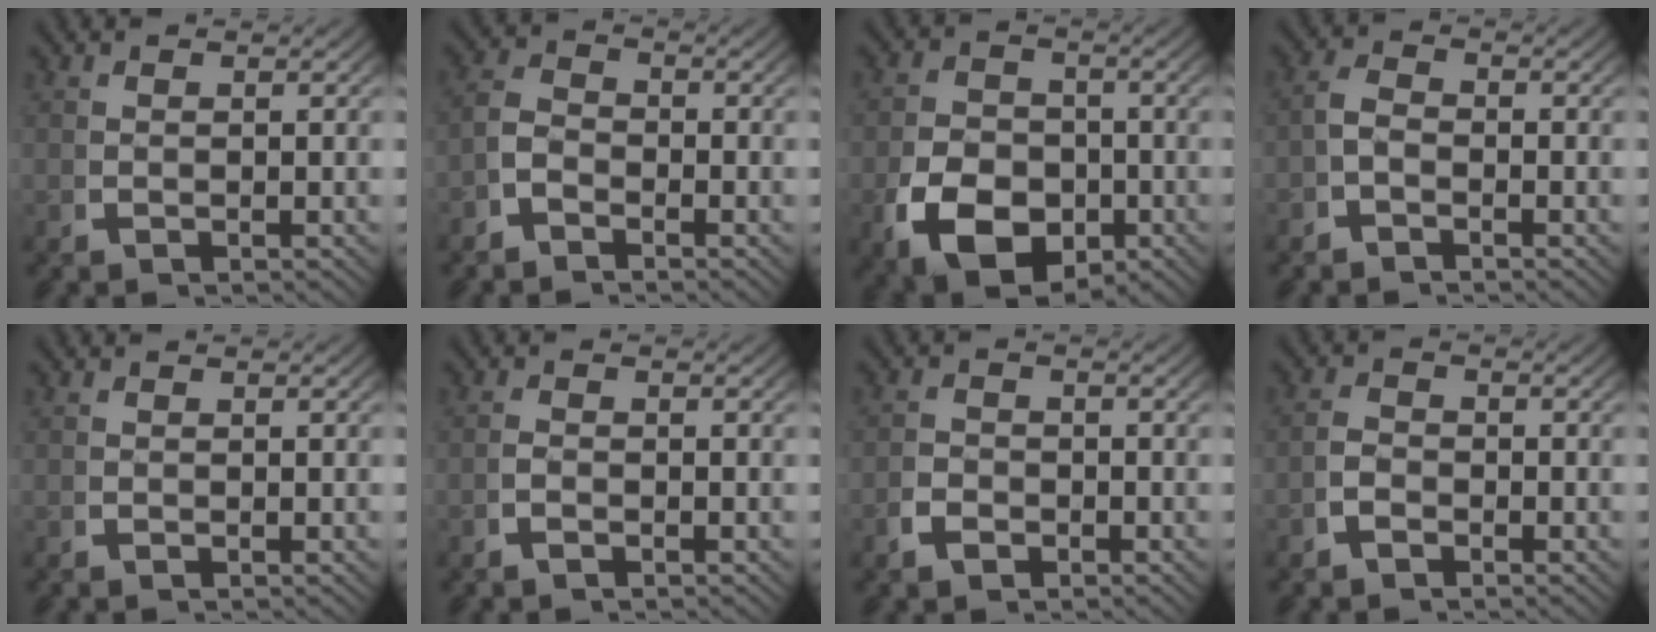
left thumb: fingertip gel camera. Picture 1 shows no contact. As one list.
[{"total": 2.7, "force": [-1.2, 2.0, 1.2], "torque": [-0.022, -0.009, -0.025]}, {"total": 8.8, "force": [-2.6, 6.5, 5.4], "torque": [-0.103, -0.037, -0.029]}, {"total": 1.9, "force": [-0.9, 1.3, 1.0], "torque": [-0.017, -0.005, -0.022]}, {"total": 0.0}, {"total": 0.7, "force": [-0.6, 0.2, 0.4], "torque": [-0.008, -0.002, -0.014]}, {"total": 1.8, "force": [-1.1, 1.2, 0.6], "torque": [-0.012, -0.006, -0.022]}, {"total": 1.6, "force": [-1.0, 1.0, 0.7], "torque": [-0.015, -0.007, -0.020]}]